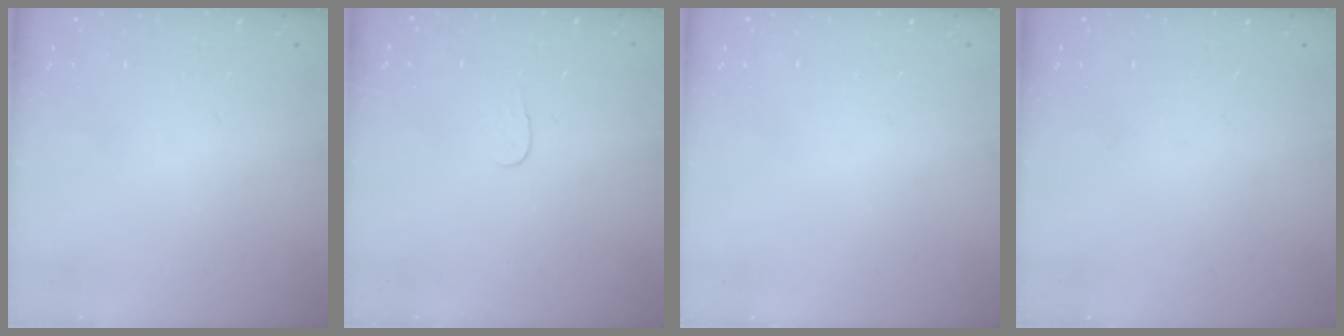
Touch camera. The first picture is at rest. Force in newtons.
{"total": 3.8, "press": 3.8, "slide": 0.3}
{"total": 0.0}
{"total": 0.0}